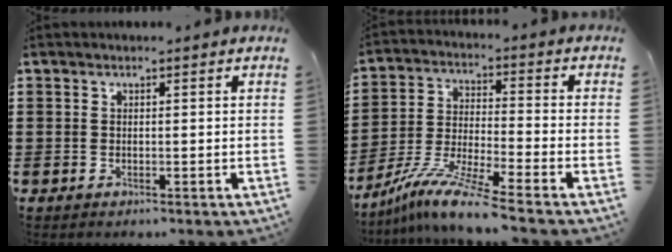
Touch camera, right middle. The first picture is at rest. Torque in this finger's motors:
{"motor_torque": [1.66, -0.48, 0.51, 0.11]}